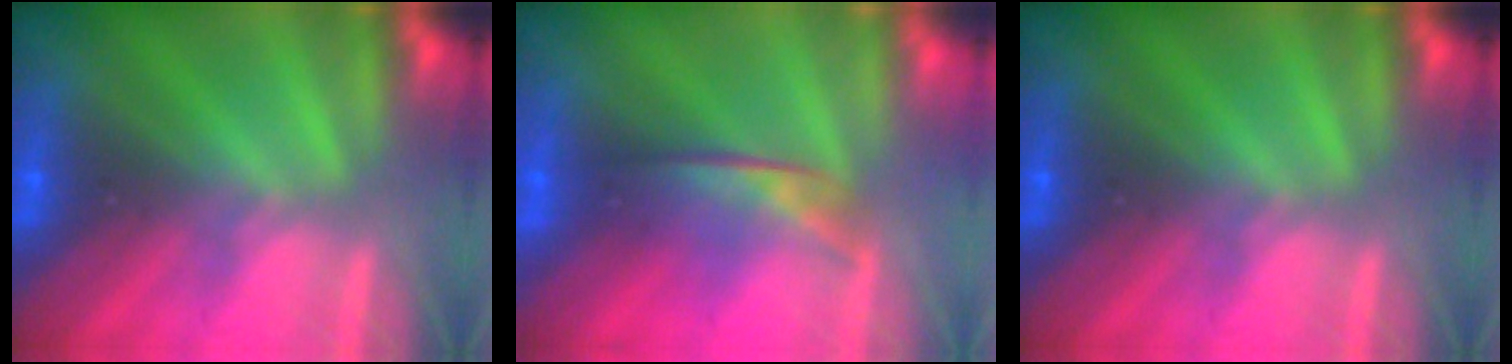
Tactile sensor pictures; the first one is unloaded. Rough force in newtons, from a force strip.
{"total": 1.8}
{"total": 0.0}